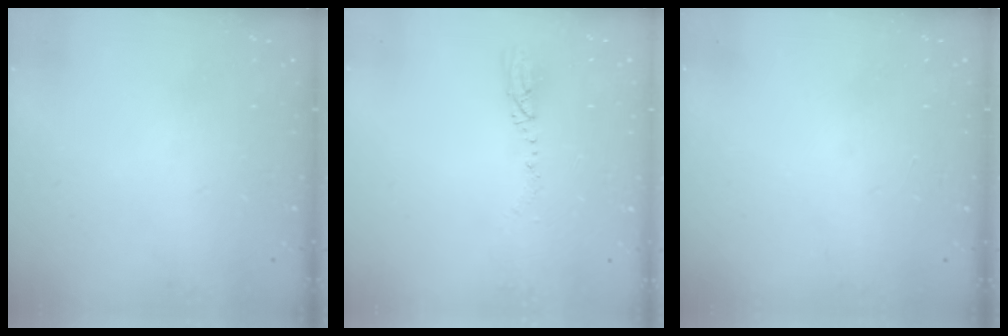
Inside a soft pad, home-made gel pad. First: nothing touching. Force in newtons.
{"total": 3.6, "press": 3.5, "slide": 0.7}
{"total": 1.0, "press": 0.0, "slide": 1.0}